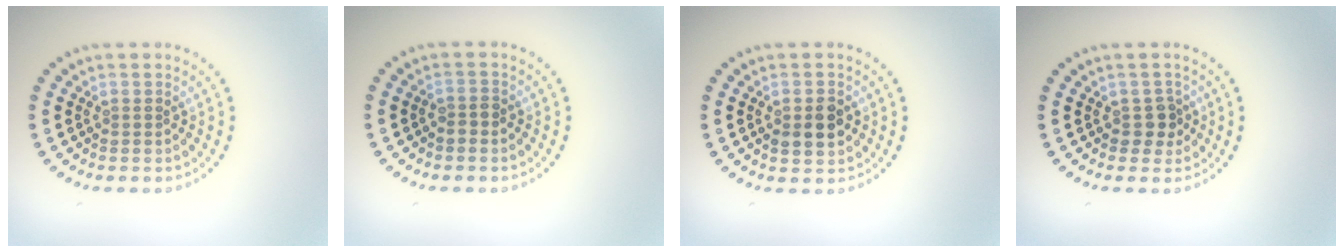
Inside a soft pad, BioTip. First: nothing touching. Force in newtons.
{"total": 0.9, "press": 0.8, "slide": 0.4}
{"total": 2.9, "press": 2.9, "slide": 0.3}
{"total": 1.7, "press": 1.5, "slide": 0.8}